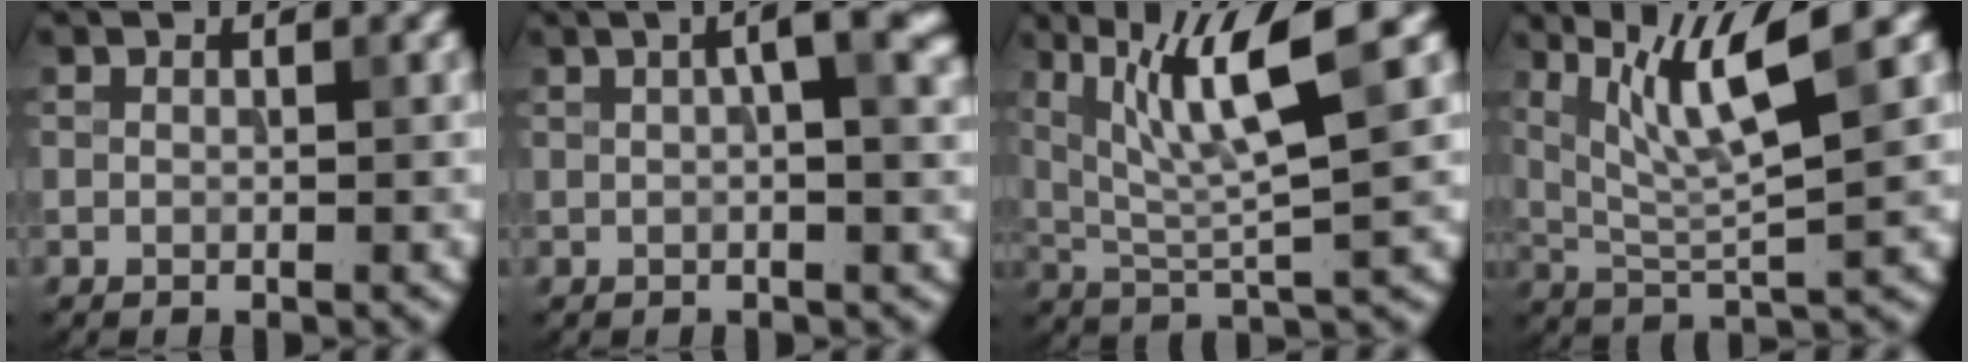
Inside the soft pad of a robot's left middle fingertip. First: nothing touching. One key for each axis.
{"total": 4.5, "fx": 1.3, "fy": 1.1, "fz": 4.2, "tx": -0.057, "ty": 0.012, "tz": 0.017}
{"total": 8.2, "fx": 3.5, "fy": 1.5, "fz": 7.3, "tx": -0.136, "ty": 0.007, "tz": 0.066}
{"total": 7.1, "fx": 3.2, "fy": 1.2, "fz": 6.1, "tx": -0.118, "ty": 0.003, "tz": 0.065}